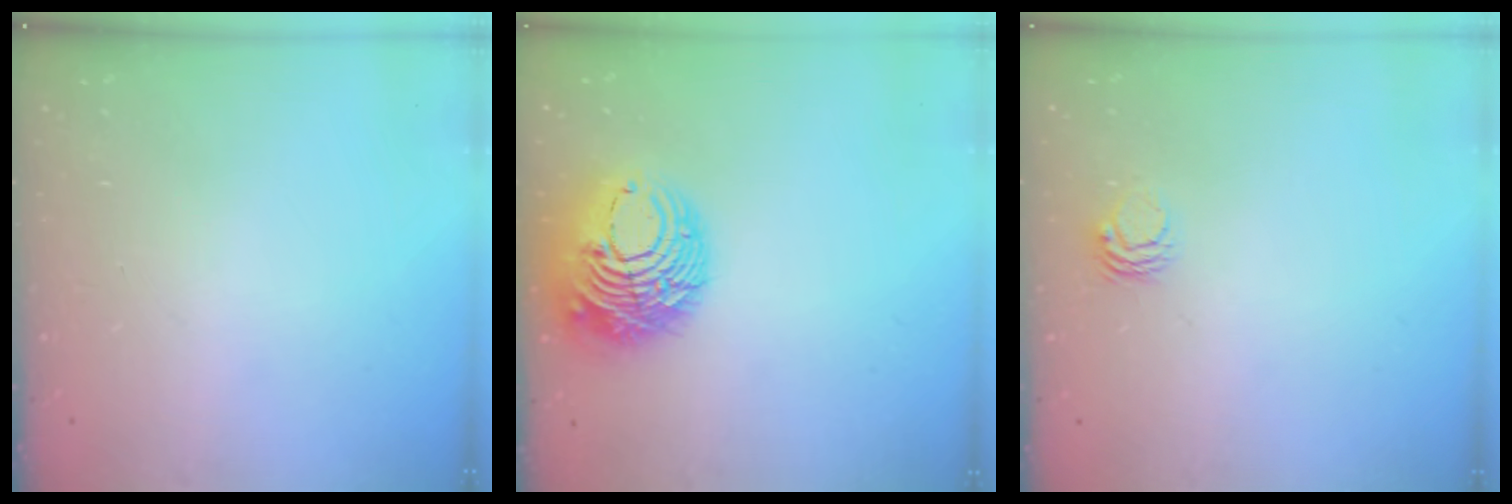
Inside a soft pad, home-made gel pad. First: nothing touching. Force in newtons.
{"total": 12.9, "press": 12.8, "slide": 1.5}
{"total": 4.2, "press": 4.2, "slide": 0.4}